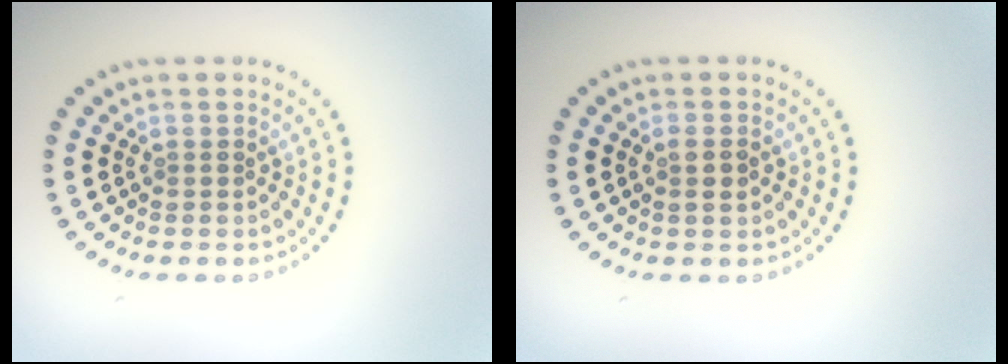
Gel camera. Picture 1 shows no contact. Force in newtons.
{"total": 1.2, "press": 1.1, "slide": 0.5}